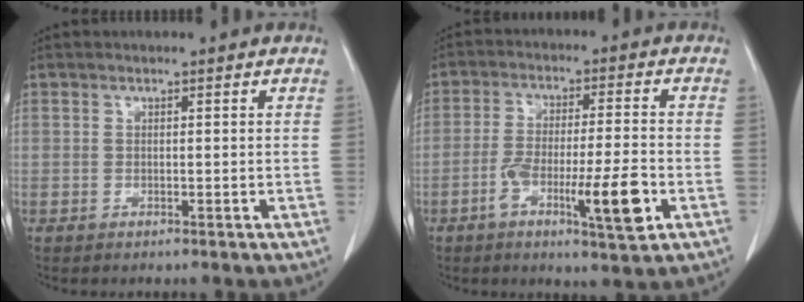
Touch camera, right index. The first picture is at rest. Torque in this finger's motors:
{"motor_torque": [0.40, -0.19, 0.37, 0.09]}